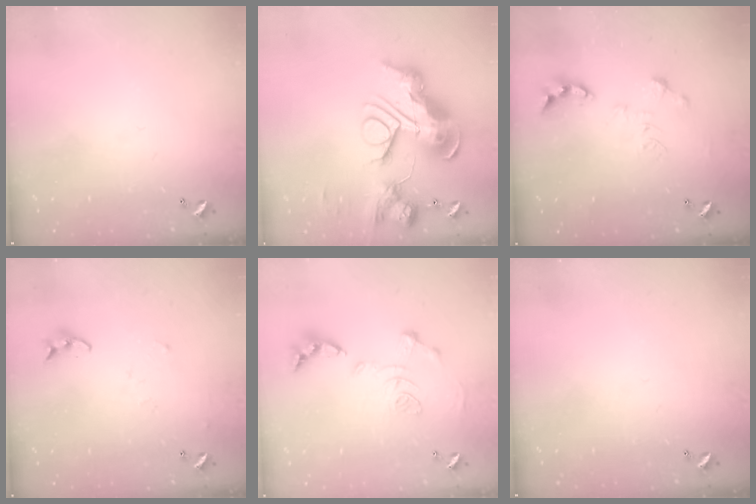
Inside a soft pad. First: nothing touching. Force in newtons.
{"total": 0.7, "press": 0.7, "slide": 0.0}
{"total": 0.0}
{"total": 4.1, "press": 4.1, "slide": 0.4}
{"total": 1.2, "press": 0.4, "slide": 1.1}
{"total": 0.0}